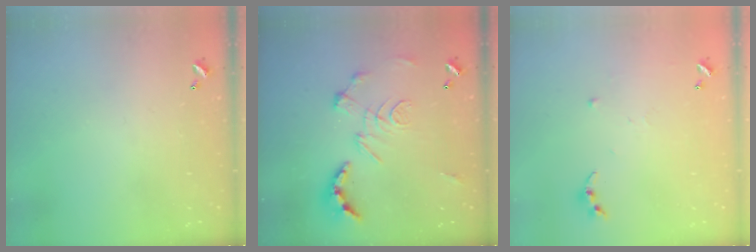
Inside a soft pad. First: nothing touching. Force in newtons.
{"total": 2.9, "press": 2.3, "slide": 1.7}
{"total": 4.8, "press": 4.7, "slide": 0.5}